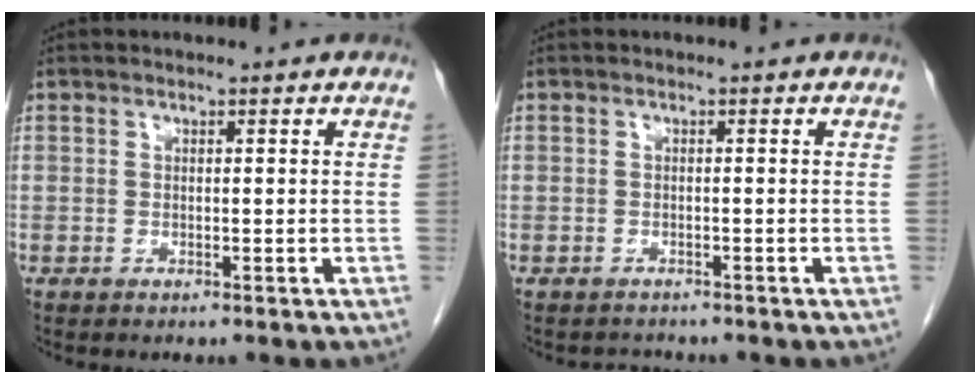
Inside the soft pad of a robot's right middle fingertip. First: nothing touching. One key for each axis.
{"total": 1.4, "fx": -1.3, "fy": 0.5, "fz": -0.4, "tx": 0.002, "ty": -0.004, "tz": -0.021}